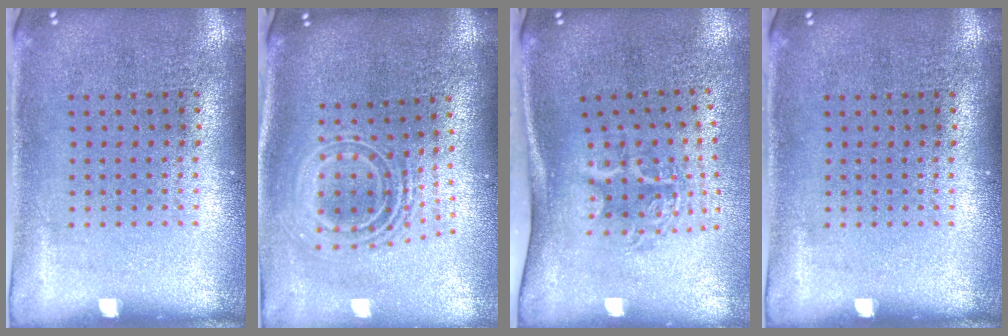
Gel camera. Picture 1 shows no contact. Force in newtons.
{"total": 2.3, "press": 1.7, "slide": 1.6}
{"total": 1.9, "press": 1.2, "slide": 1.4}
{"total": 0.0}